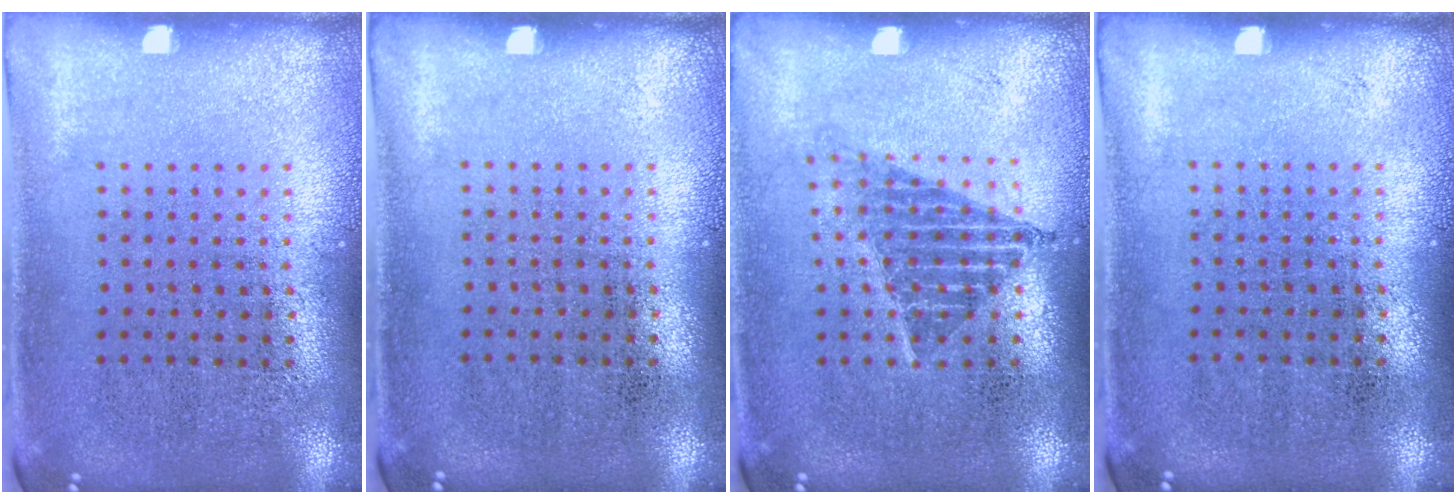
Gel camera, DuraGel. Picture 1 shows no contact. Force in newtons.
{"total": 0.0}
{"total": 1.3, "press": 1.1, "slide": 0.7}
{"total": 0.0}